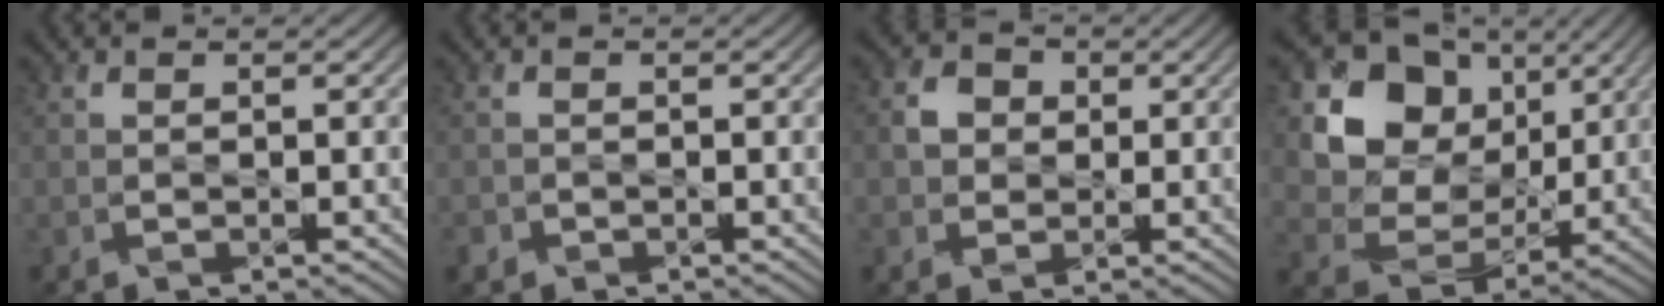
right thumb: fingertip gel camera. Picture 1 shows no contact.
{"total": 1.1, "force": [-0.7, 0.8, 0.2], "torque": [-0.002, -0.004, -0.017]}
{"total": 3.2, "force": [0.3, 2.9, 1.3], "torque": [-0.030, 0.005, 0.001]}
{"total": 12.9, "force": [4.5, 10.1, 6.8], "torque": [-0.151, 0.005, 0.075]}